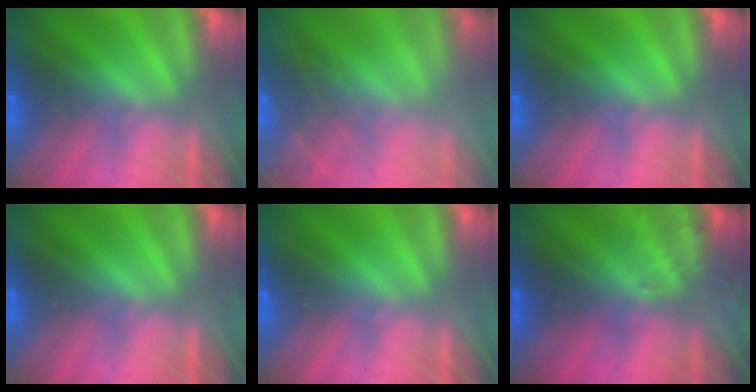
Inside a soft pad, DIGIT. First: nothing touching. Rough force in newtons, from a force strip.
{"total": 6.9}
{"total": 0.0}
{"total": 0.0}
{"total": 0.0}
{"total": 3.2}